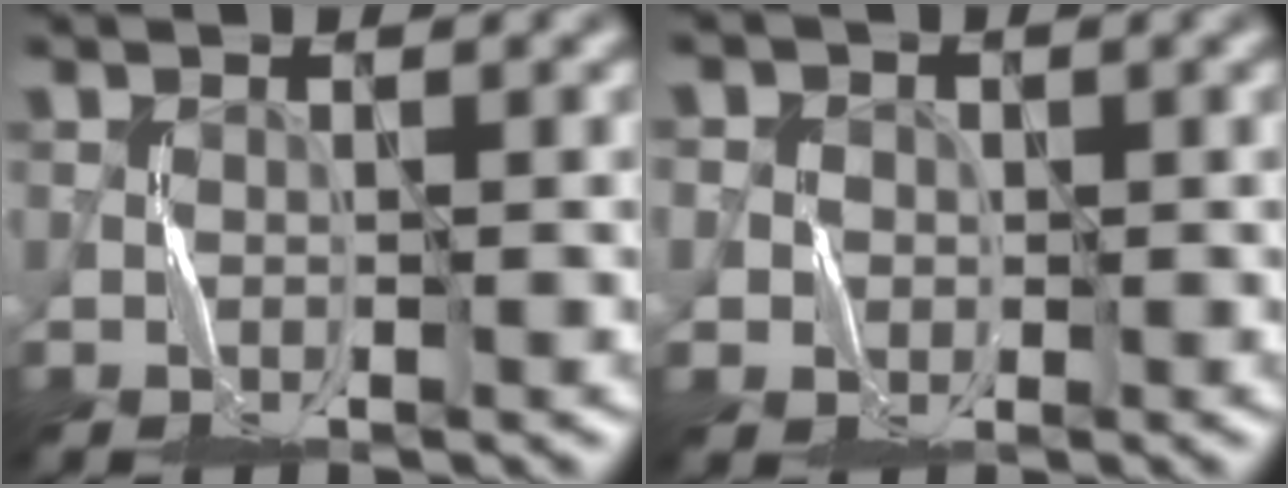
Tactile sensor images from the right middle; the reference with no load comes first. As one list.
[{"total": 3.2, "force": [0.6, 3.1, 0.5], "torque": [-0.014, 0.002, 0.007]}]